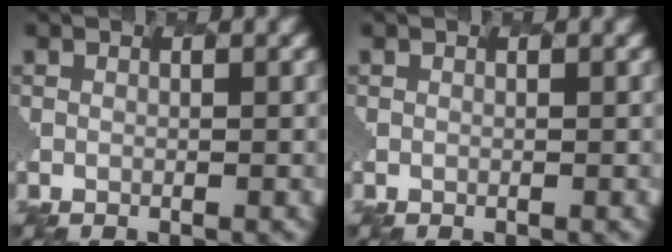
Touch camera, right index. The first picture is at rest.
{"total": 0.0}